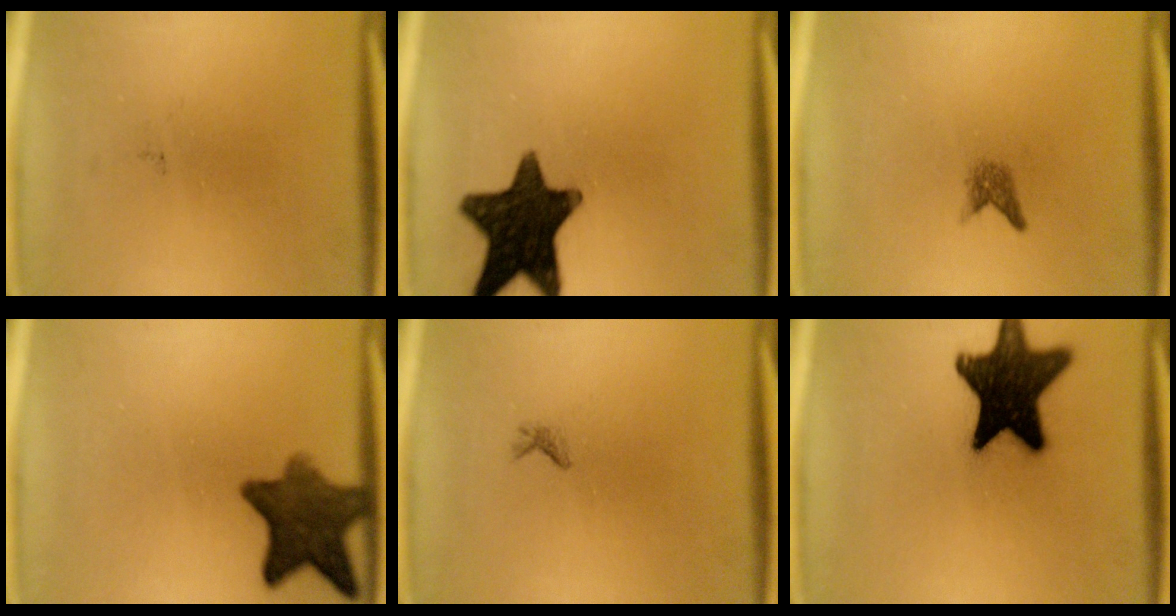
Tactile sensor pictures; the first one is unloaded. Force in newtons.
{"total": 15.8}
{"total": 1.5}
{"total": 9.7}
{"total": 0.6}
{"total": 18.9}